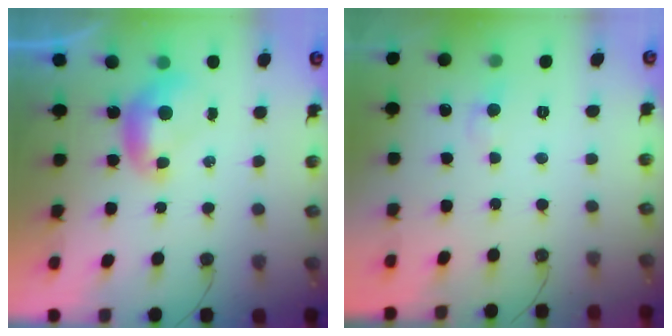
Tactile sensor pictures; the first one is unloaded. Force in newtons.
{"total": 2.7, "press": 2.6, "slide": 0.8}